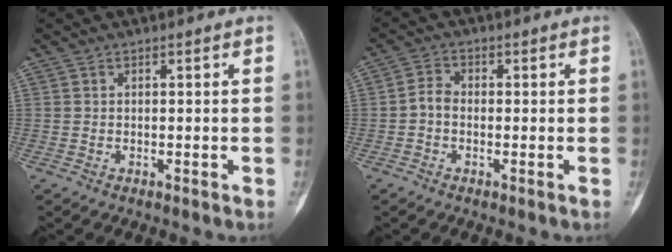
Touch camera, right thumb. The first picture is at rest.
{"total": 2.8, "force": [-0.7, 2.0, 1.8], "torque": [-0.020, 0.016, -0.025]}